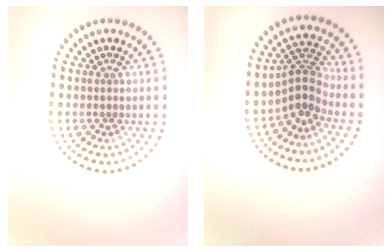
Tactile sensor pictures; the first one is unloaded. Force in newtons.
{"total": 3.4, "press": 2.4, "slide": 2.4}